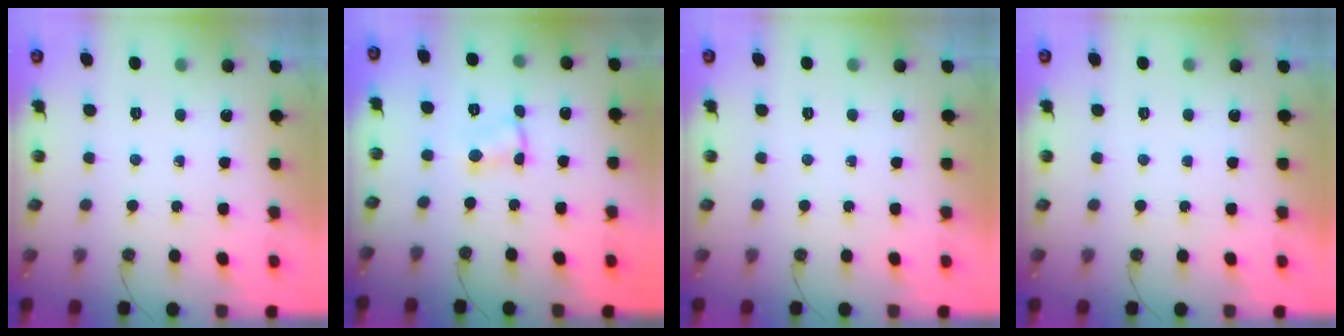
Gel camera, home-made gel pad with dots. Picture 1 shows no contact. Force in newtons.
{"total": 1.4, "press": 1.3, "slide": 0.4}
{"total": 0.0}
{"total": 0.0}